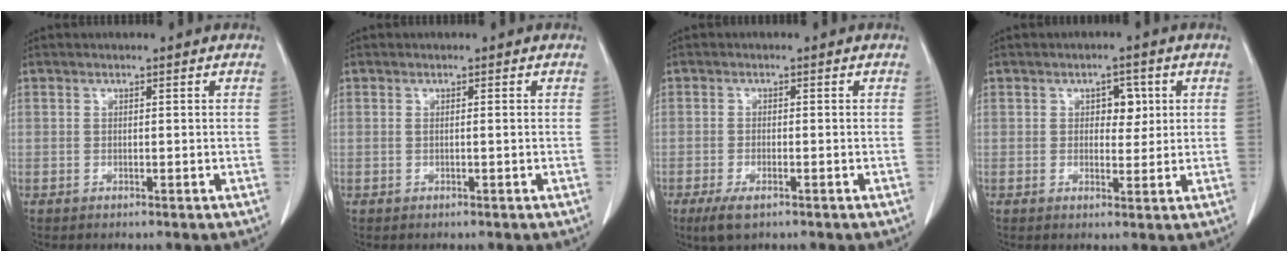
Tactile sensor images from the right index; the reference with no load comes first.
{"total": 0.5, "force": [0.0, -0.1, 0.5], "torque": [-0.009, 0.000, 0.002]}
{"total": 3.7, "force": [-2.2, 1.1, 2.7], "torque": [-0.059, -0.006, -0.034]}
{"total": 3.4, "force": [1.0, 2.1, 2.5], "torque": [-0.028, 0.005, 0.014]}